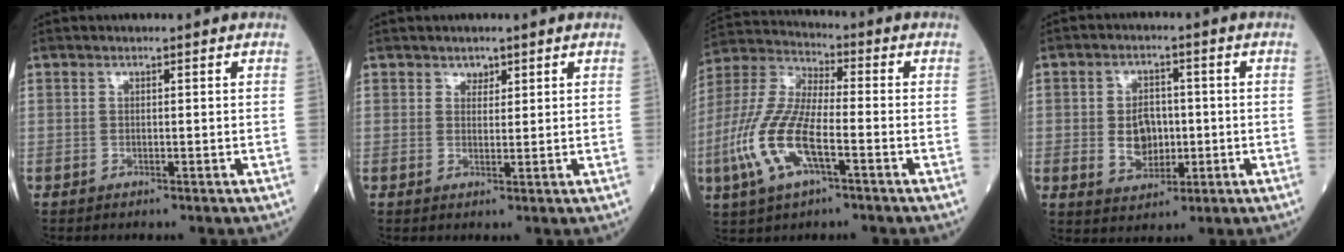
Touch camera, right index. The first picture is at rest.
{"total": 1.4, "force": [1.0, 0.9, 0.3], "torque": [-0.001, -0.004, 0.016]}
{"total": 13.3, "force": [-4.5, 4.2, 11.9], "torque": [-0.272, -0.004, -0.088]}
{"total": 6.0, "force": [-0.5, 4.1, 4.3], "torque": [-0.078, 0.004, -0.002]}